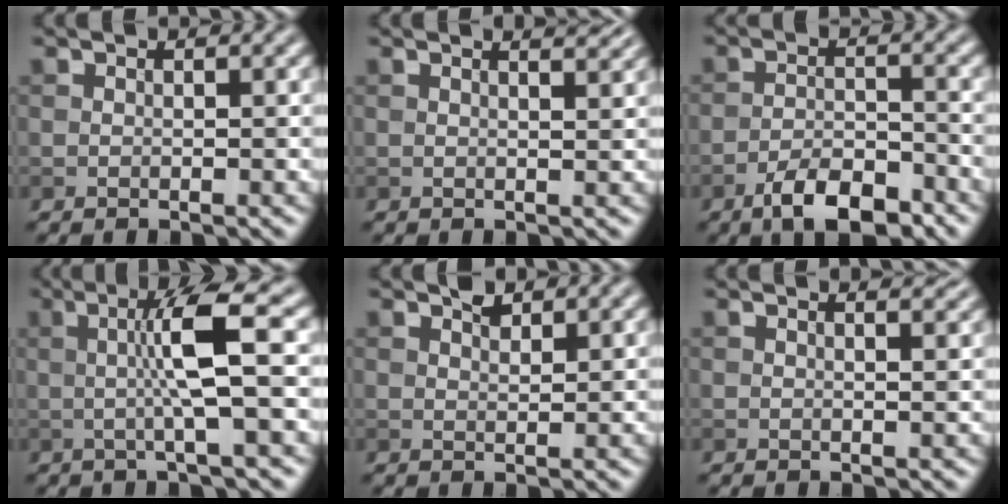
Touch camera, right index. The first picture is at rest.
{"total": 3.8, "force": [2.6, 1.6, 2.3], "torque": [-0.002, 0.023, 0.002]}
{"total": 5.6, "force": [-3.9, 1.8, 3.5], "torque": [-0.057, 0.003, -0.069]}
{"total": 5.6, "force": [0.2, 0.4, 5.6], "torque": [-0.103, 0.008, 0.000]}
{"total": 1.5, "force": [1.2, 0.5, 0.7], "torque": [-0.013, 0.001, 0.022]}
{"total": 3.0, "force": [2.0, 1.3, 1.8], "torque": [-0.004, 0.013, -0.004]}